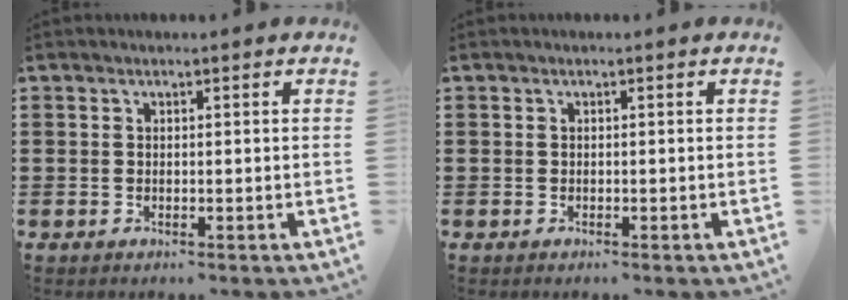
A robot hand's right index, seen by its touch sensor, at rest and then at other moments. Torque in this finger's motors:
{"motor_torque": [-0.14, 0.78, 0.07, 0.01]}